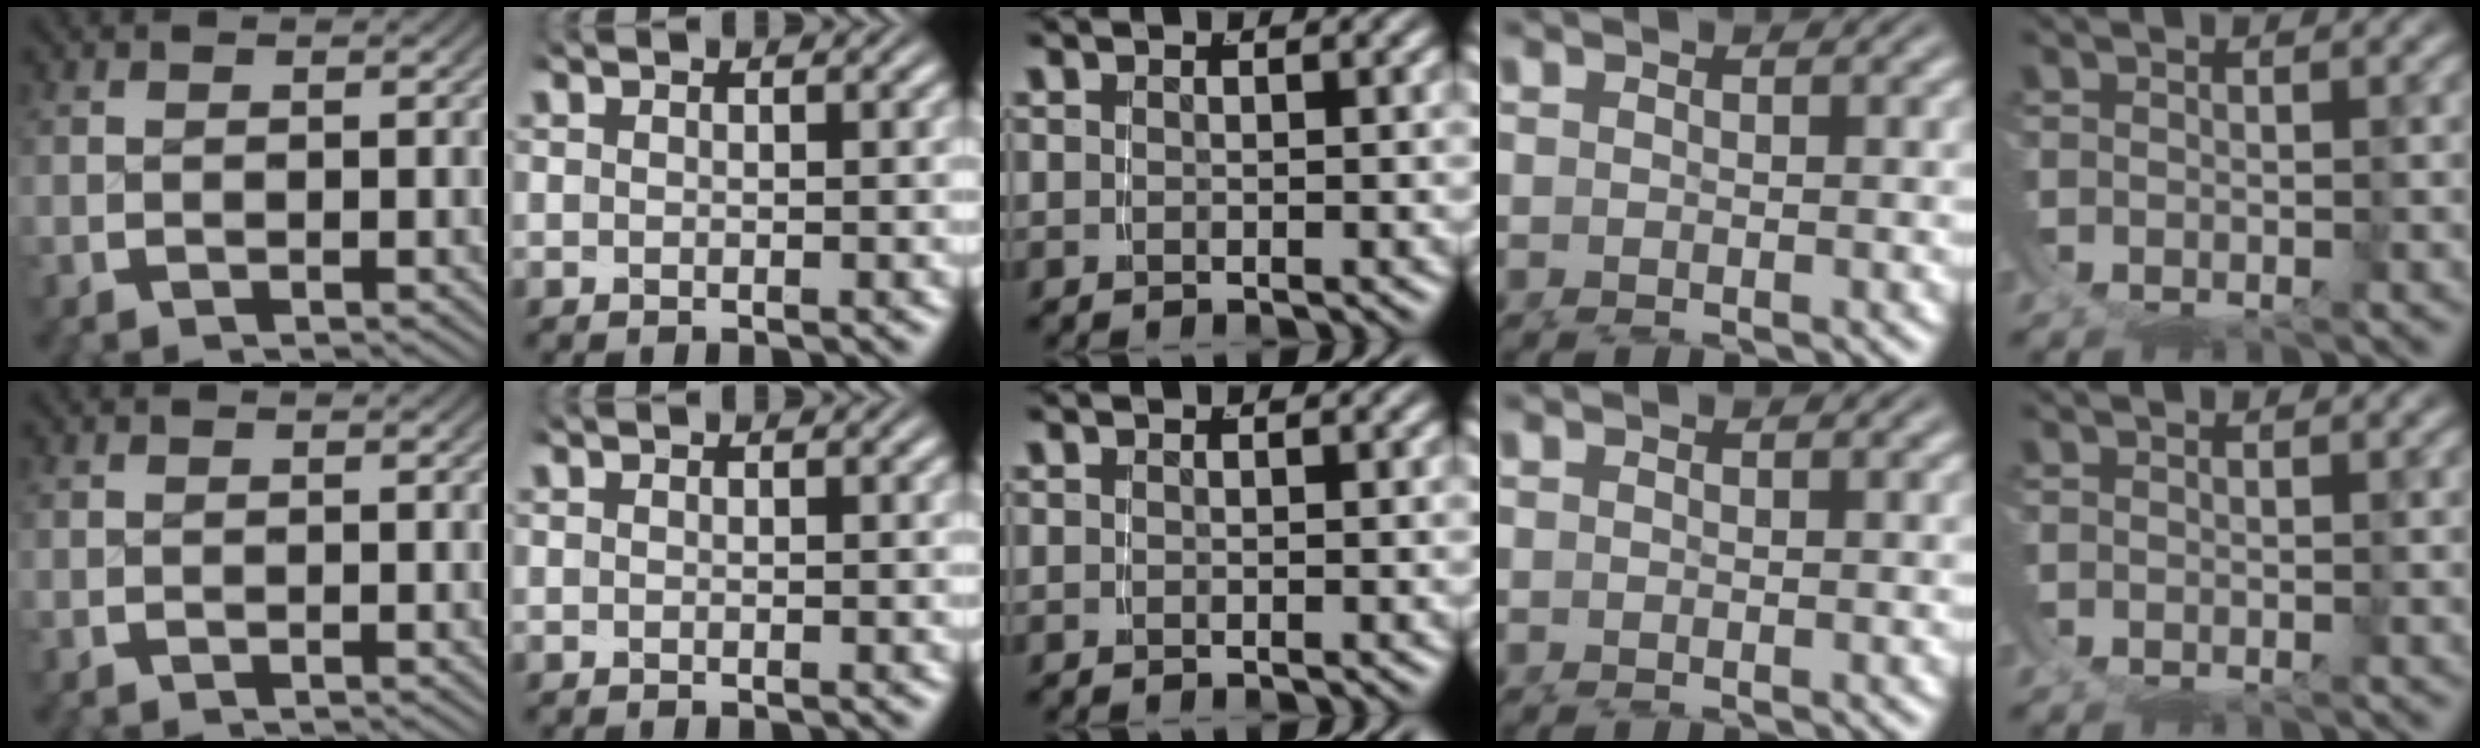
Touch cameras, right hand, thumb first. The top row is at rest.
{}